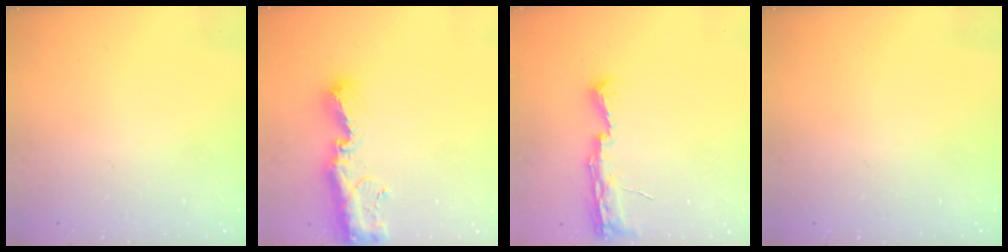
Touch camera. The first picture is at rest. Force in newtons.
{"total": 9.7, "press": 9.6, "slide": 0.9}
{"total": 8.0, "press": 8.0, "slide": 0.7}
{"total": 0.0}